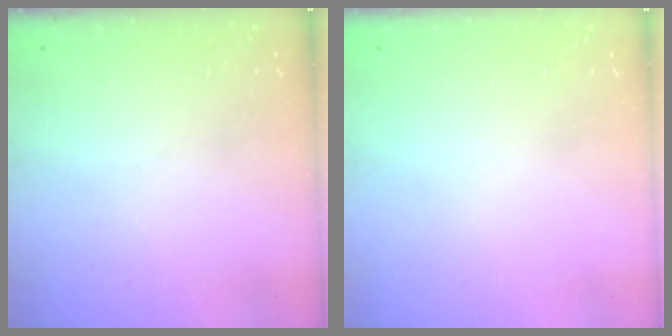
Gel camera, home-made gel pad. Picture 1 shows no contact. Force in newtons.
{"total": 0.0}